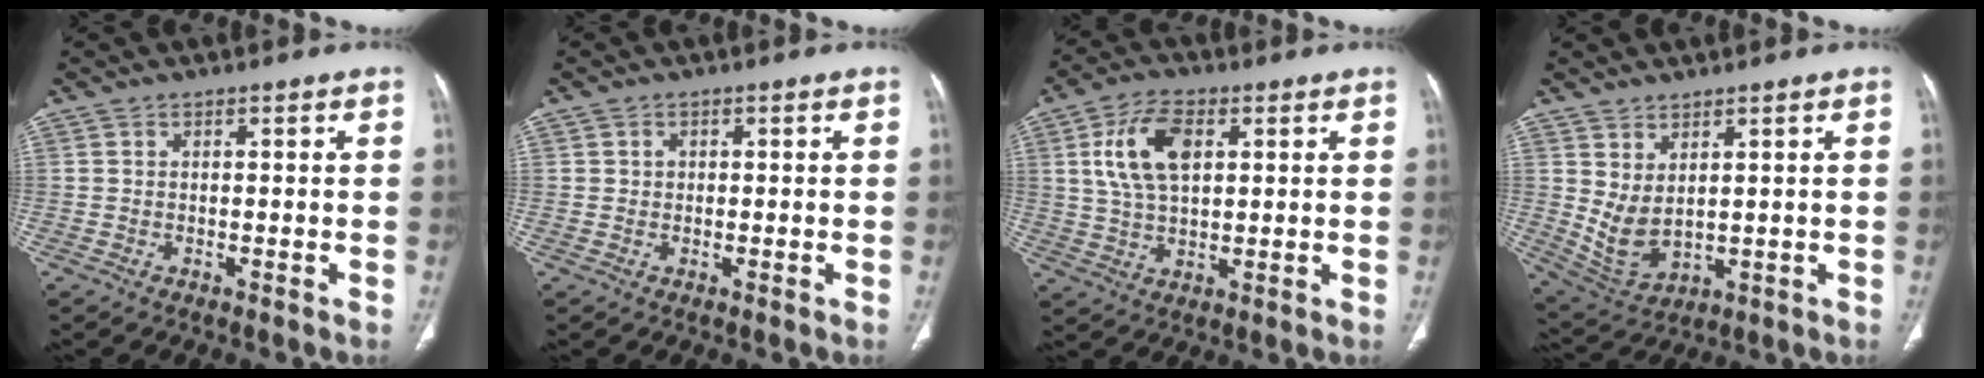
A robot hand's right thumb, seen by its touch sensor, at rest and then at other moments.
{"total": 2.3, "force": [0.1, 2.2, 0.7], "torque": [0.007, 0.006, 0.000]}
{"total": 10.8, "force": [3.2, 6.0, 8.4], "torque": [-0.158, -0.001, 0.061]}
{"total": 6.8, "force": [1.8, 3.8, 5.4], "torque": [-0.095, -0.021, 0.059]}